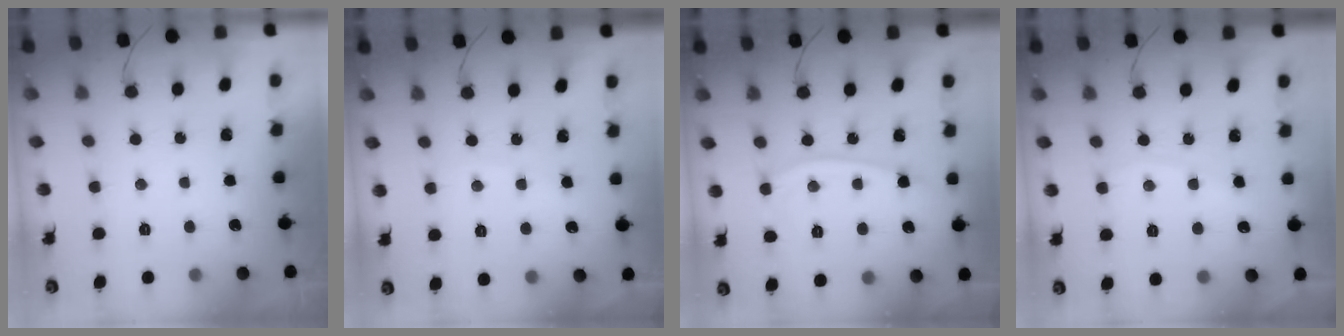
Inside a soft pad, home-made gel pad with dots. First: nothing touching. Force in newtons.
{"total": 1.5, "press": 1.4, "slide": 0.3}
{"total": 10.4, "press": 10.4, "slide": 1.2}
{"total": 2.0, "press": 2.0, "slide": 0.4}